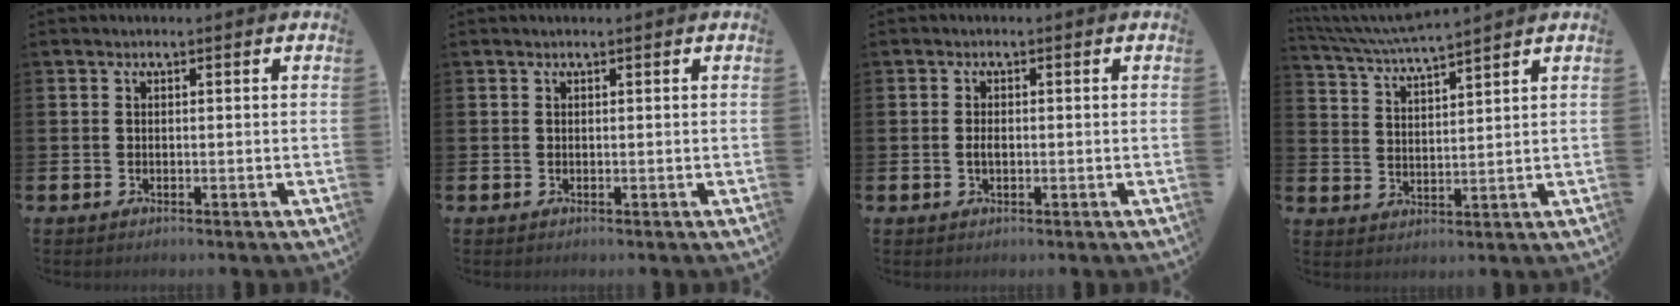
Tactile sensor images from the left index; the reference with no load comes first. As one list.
[{"total": 0.0}, {"total": 1.3, "force": [-0.1, 0.7, 1.1], "torque": [-0.020, 0.004, -0.005]}, {"total": 5.1, "force": [4.9, -0.2, 1.3], "torque": [-0.049, -0.029, 0.086]}]